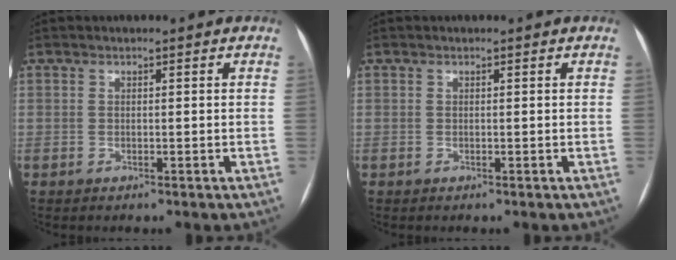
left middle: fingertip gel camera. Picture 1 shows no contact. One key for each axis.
{"total": 0.0}